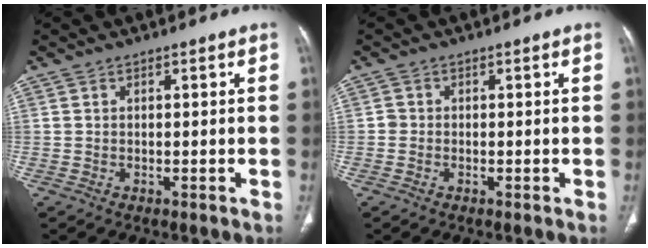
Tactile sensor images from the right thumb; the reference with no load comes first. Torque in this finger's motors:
{"motor_torque": [-0.04, -0.07, 0.27, 0.13, -0.03]}